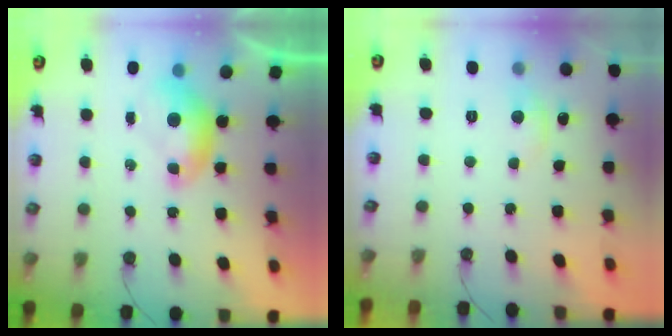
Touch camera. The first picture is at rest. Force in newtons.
{"total": 1.5, "press": 1.4, "slide": 0.5}